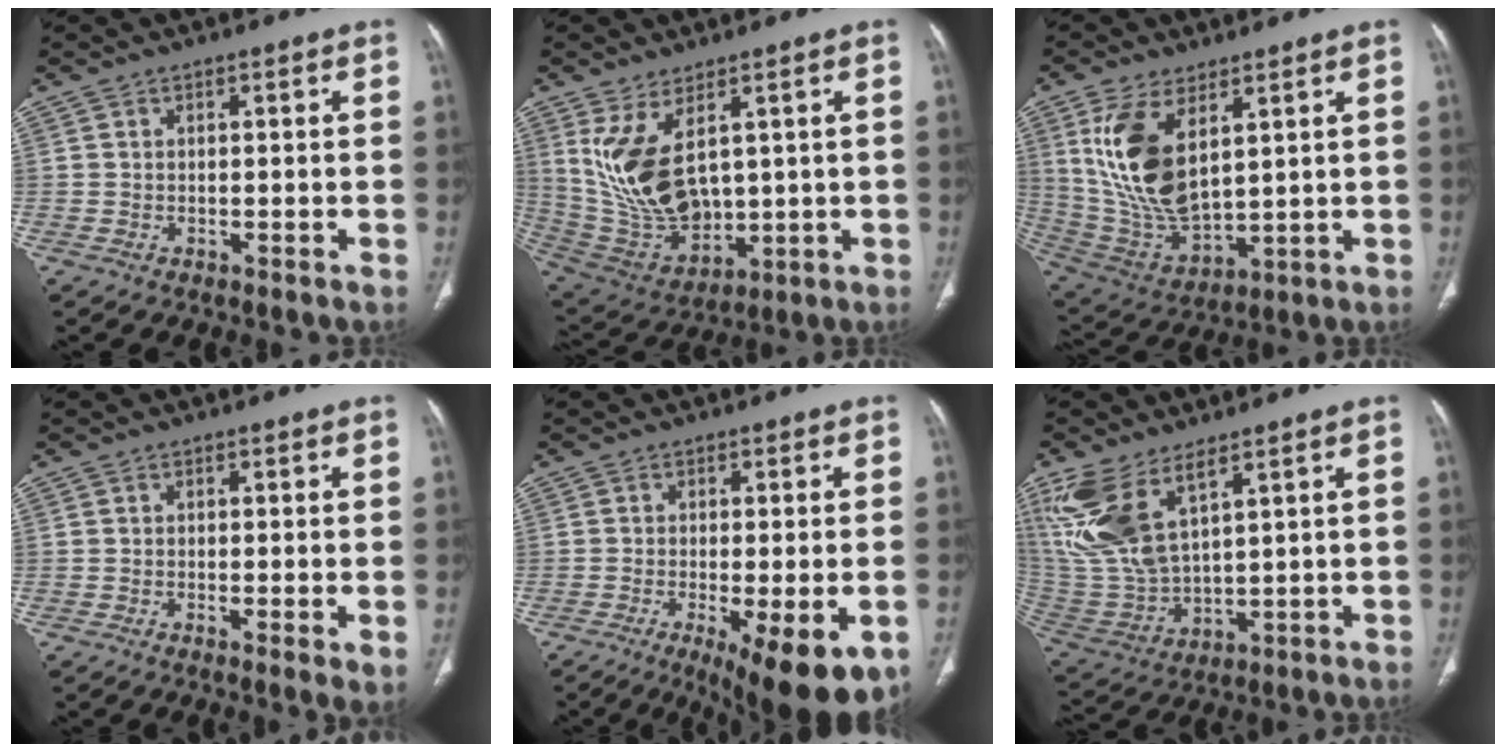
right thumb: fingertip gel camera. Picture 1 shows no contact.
{"total": 14.6, "force": [4.3, 7.9, 11.5], "torque": [-0.215, -0.026, 0.114]}
{"total": 16.1, "force": [5.7, 7.9, 12.9], "torque": [-0.252, -0.026, 0.132]}
{"total": 3.2, "force": [-0.4, 0.7, 3.1], "torque": [-0.057, -0.013, -0.010]}
{"total": 14.0, "force": [-6.0, 4.2, 11.9], "torque": [-0.147, -0.014, -0.081]}
{"total": 15.2, "force": [8.2, 6.7, 10.9], "torque": [-0.237, -0.028, 0.187]}